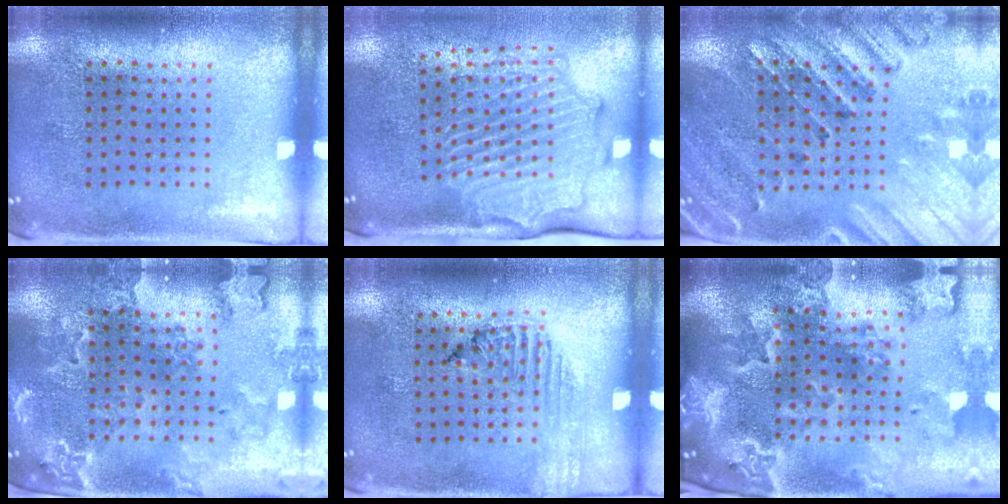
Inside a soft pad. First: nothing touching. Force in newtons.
{"total": 2.7, "press": 2.2, "slide": 1.7}
{"total": 2.9, "press": 2.6, "slide": 1.1}
{"total": 1.6, "press": 1.6, "slide": 0.2}
{"total": 1.3, "press": 1.3, "slide": 0.2}
{"total": 4.6, "press": 3.8, "slide": 2.6}